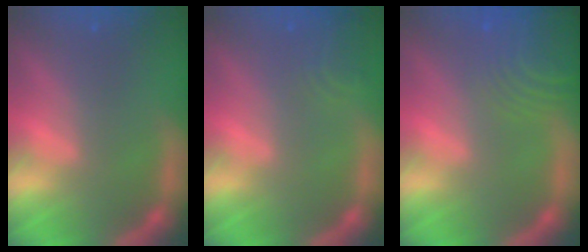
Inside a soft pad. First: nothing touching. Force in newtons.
{"total": 2.9}
{"total": 10.1}